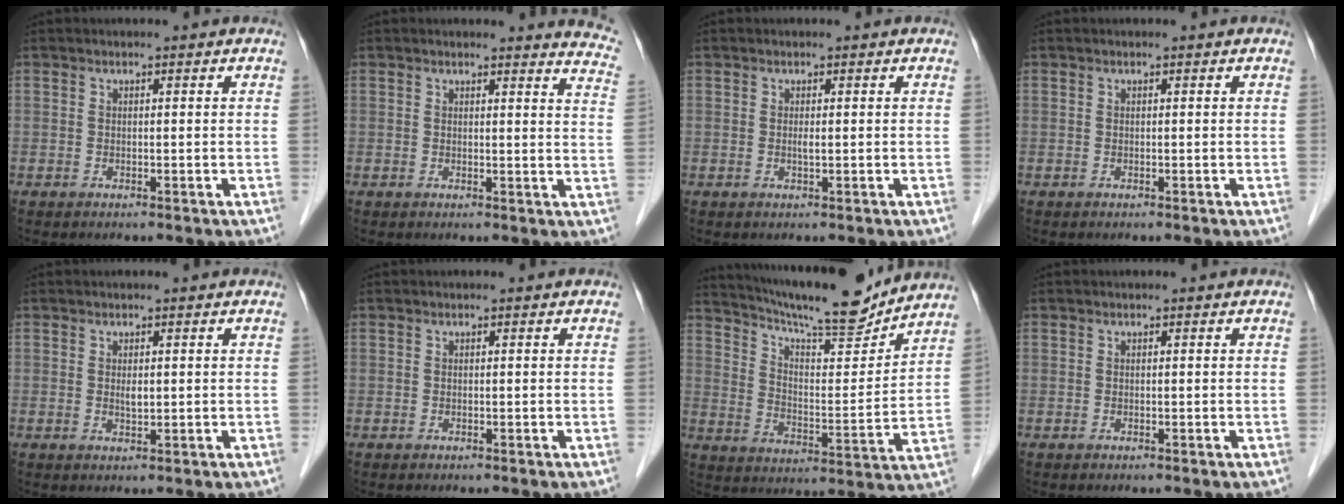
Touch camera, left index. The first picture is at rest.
{"total": 8.2, "force": [8.1, 0.6, 1.1], "torque": [0.014, -0.064, 0.049]}
{"total": 0.7, "force": [0.2, 0.0, 0.6], "torque": [-0.017, -0.002, 0.002]}
{"total": 0.0}
{"total": 1.1, "force": [0.4, 0.4, 1.0], "torque": [-0.020, -0.003, 0.008]}
{"total": 0.0}
{"total": 18.0, "force": [16.3, 1.7, 7.4], "torque": [-0.130, -0.004, 0.248]}
{"total": 0.0}